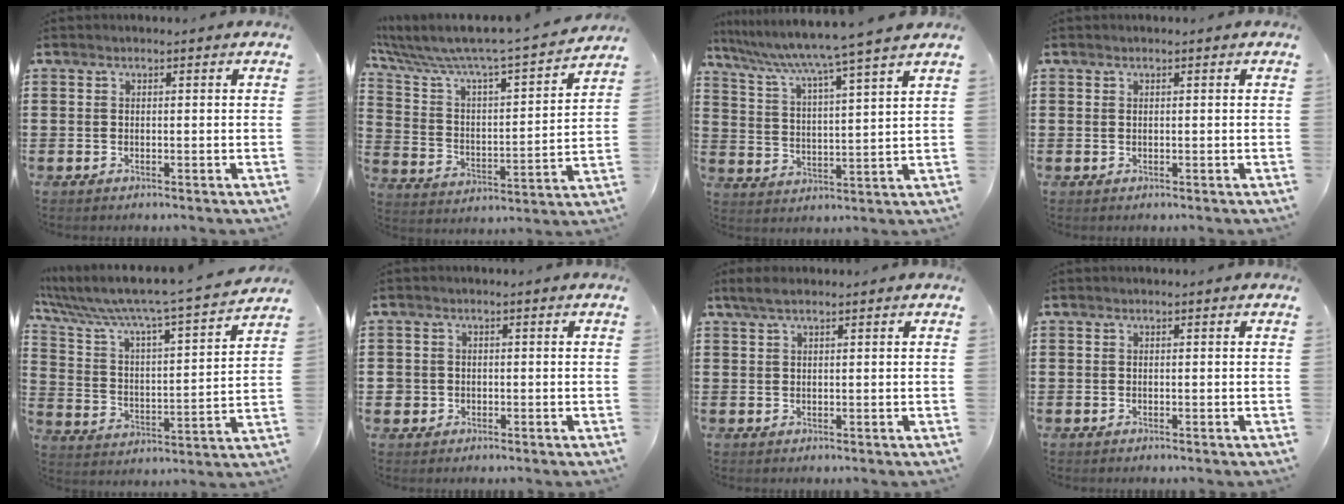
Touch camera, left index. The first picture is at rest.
{"total": 6.4, "force": [5.7, 0.3, 2.8], "torque": [-0.083, -0.055, 0.089]}
{"total": 5.7, "force": [4.9, -1.4, 2.5], "torque": [-0.073, -0.044, 0.074]}
{"total": 0.0}
{"total": 7.2, "force": [6.3, 0.3, 3.4], "torque": [-0.098, -0.053, 0.097]}
{"total": 1.7, "force": [-0.3, 1.7, 0.1], "torque": [-0.008, 0.003, -0.010]}
{"total": 2.1, "force": [1.2, 0.5, 1.6], "torque": [-0.033, 0.002, 0.022]}
{"total": 0.0}